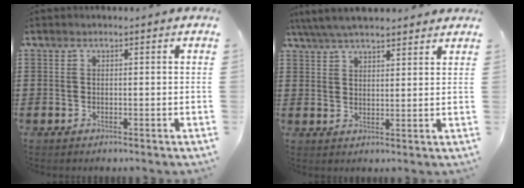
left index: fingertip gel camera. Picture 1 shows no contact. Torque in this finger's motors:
{"motor_torque": [1.10, -1.04, 0.43, 0.21]}